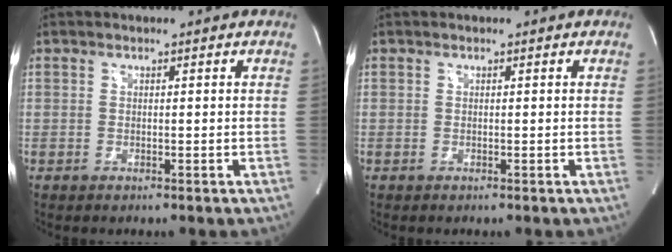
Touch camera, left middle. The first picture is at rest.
{"total": 0.0}